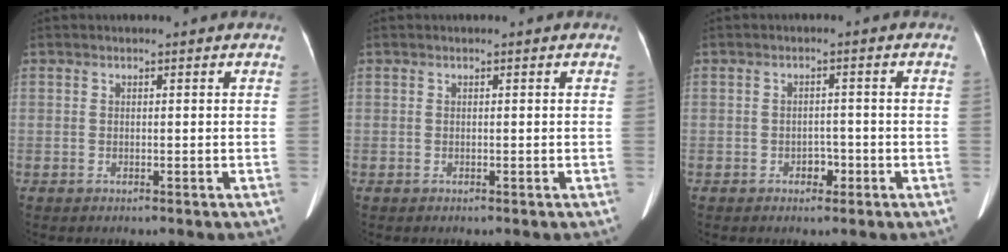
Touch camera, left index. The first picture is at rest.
{"total": 0.0}
{"total": 2.1, "force": [-1.1, 1.4, 1.1], "torque": [-0.013, 0.005, -0.015]}